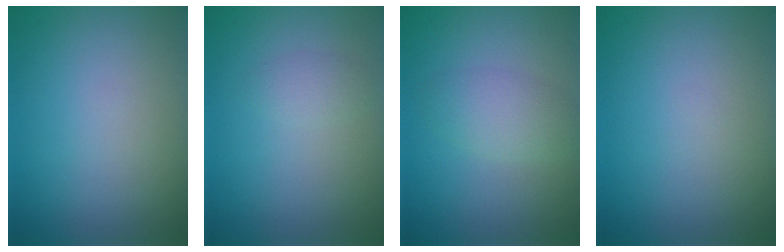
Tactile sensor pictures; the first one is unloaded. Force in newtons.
{"total": 1.1, "press": 1.1, "slide": 0.1}
{"total": 2.4, "press": 2.4, "slide": 0.2}
{"total": 0.0}